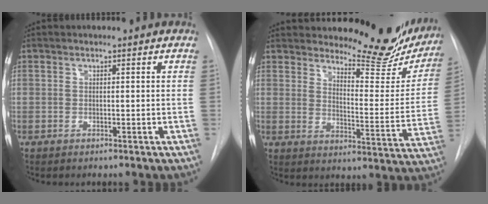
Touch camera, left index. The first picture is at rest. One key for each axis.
{"total": 18.1, "fx": 16.3, "fy": 4.8, "fz": 6.3, "tx": -0.061, "ty": -0.062, "tz": 0.192}